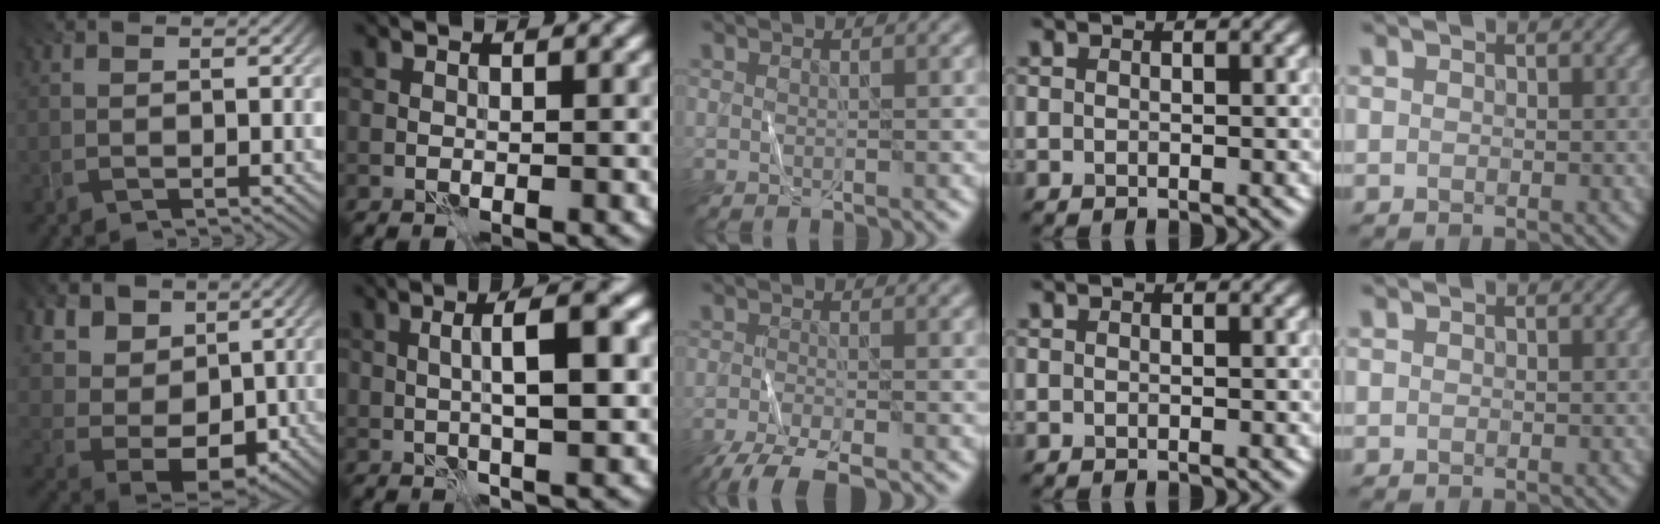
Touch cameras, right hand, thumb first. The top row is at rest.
{"thumb": {"total": 11.0, "force": [3.7, 8.6, 5.9], "torque": [-0.161, 0.021, 0.068]}, "index": {"total": 5.3, "force": [0.5, 1.3, 5.1], "torque": [-0.089, 0.009, 0.006]}, "middle": {"total": 5.2, "force": [-4.1, 1.0, 3.1], "torque": [-0.058, -0.013, -0.080]}}